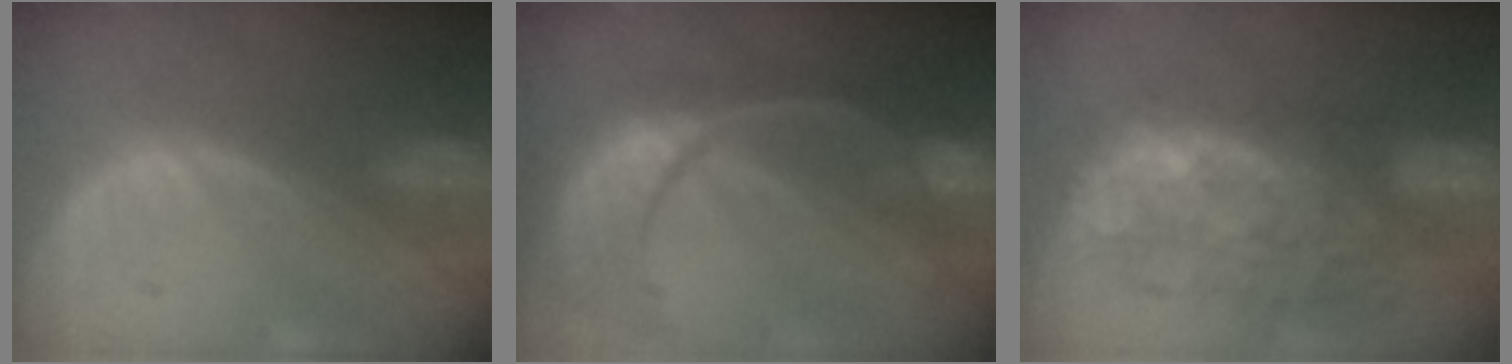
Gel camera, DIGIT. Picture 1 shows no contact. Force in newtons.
{"total": 12.0, "press": 9.7, "slide": 7.0}
{"total": 9.6, "press": 9.3, "slide": 2.3}